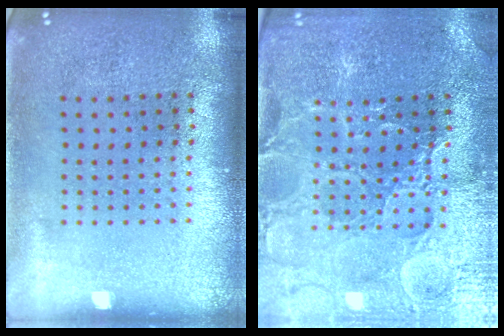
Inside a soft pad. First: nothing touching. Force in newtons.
{"total": 3.3, "press": 3.3, "slide": 0.5}